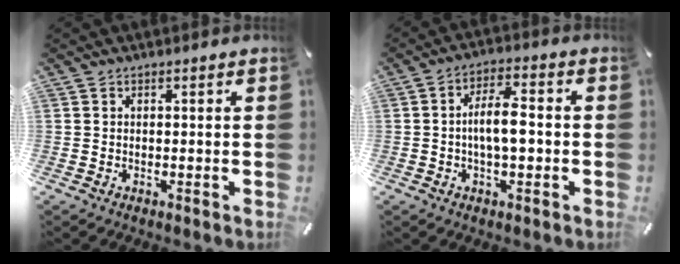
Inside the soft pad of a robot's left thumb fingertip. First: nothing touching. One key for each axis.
{"total": 7.6, "fx": -1.0, "fy": 3.2, "fz": 6.8, "tx": -0.118, "ty": 0.012, "tz": -0.020}